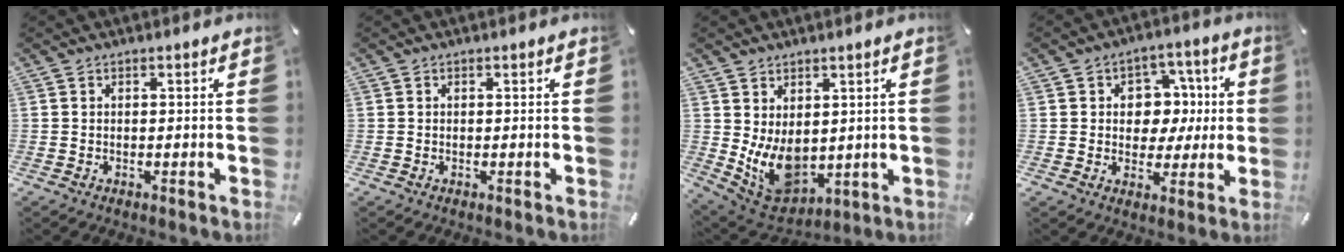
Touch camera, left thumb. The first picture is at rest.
{"total": 0.0}
{"total": 10.3, "force": [0.7, 8.2, 6.2], "torque": [-0.117, -0.023, 0.022]}
{"total": 8.7, "force": [0.8, 8.0, 3.4], "torque": [-0.041, -0.005, 0.014]}